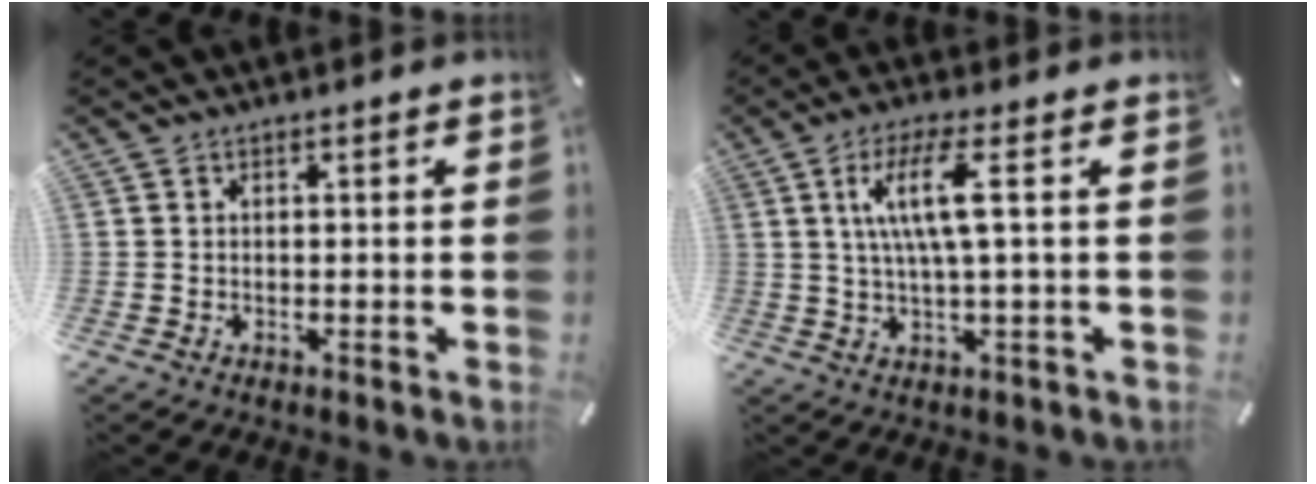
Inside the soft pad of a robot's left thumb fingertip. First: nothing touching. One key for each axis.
{"total": 9.5, "fx": 2.1, "fy": 1.6, "fz": 9.1, "tx": -0.183, "ty": 0.000, "tz": 0.030}